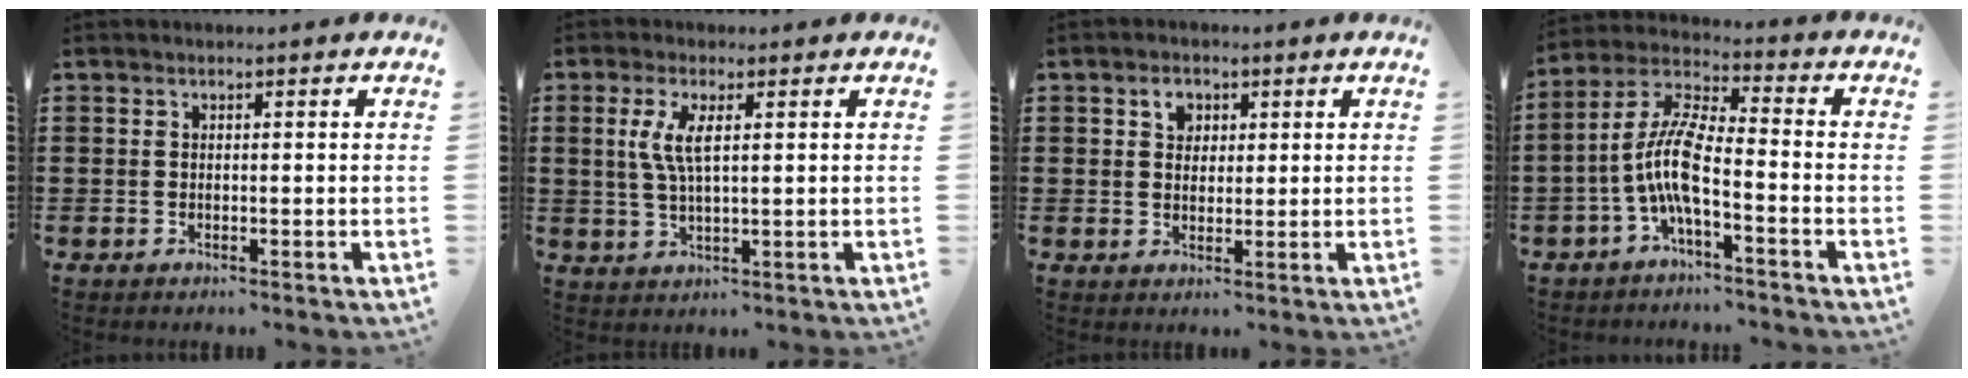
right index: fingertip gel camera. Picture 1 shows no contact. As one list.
[{"total": 4.7, "force": [1.3, 1.4, 4.3], "torque": [-0.099, 0.001, 0.018]}, {"total": 2.8, "force": [1.3, 2.1, 1.4], "torque": [-0.027, 0.006, 0.022]}, {"total": 8.9, "force": [-2.8, 2.0, 8.2], "torque": [-0.191, -0.014, -0.060]}]